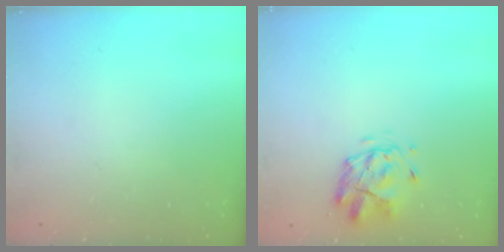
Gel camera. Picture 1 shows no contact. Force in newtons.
{"total": 2.6, "press": 2.2, "slide": 1.2}